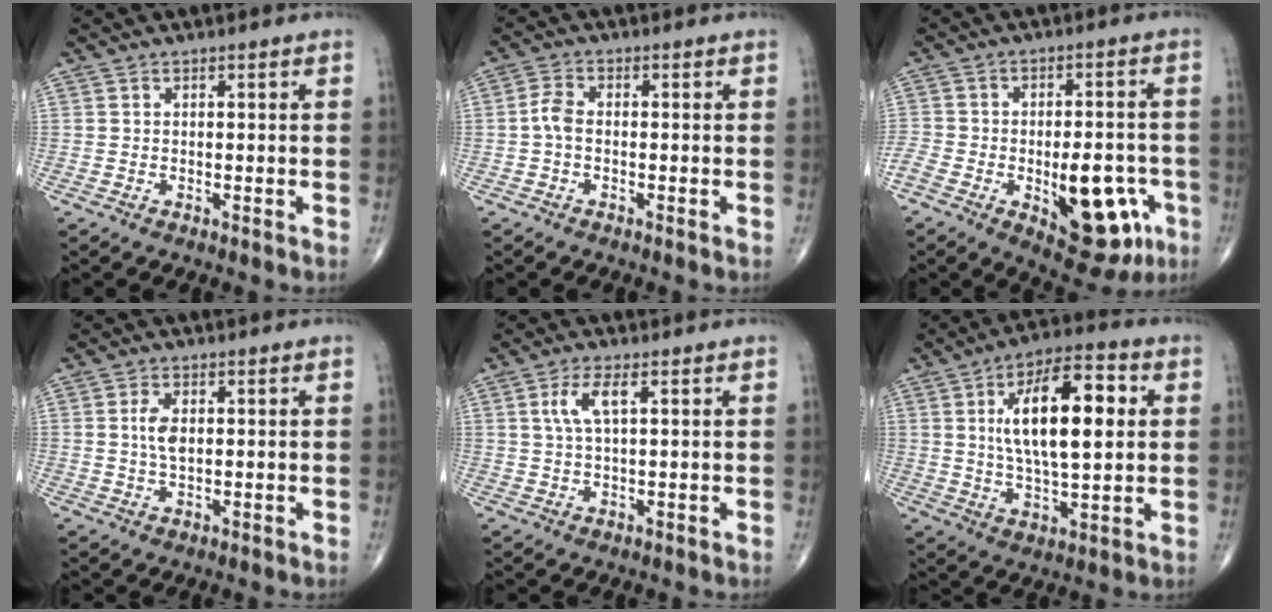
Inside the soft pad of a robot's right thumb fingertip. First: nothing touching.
{"total": 3.0, "force": [-0.5, 1.7, 2.5], "torque": [-0.052, 0.008, -0.017]}
{"total": 19.2, "force": [-7.8, 9.1, 15.0], "torque": [-0.198, 0.031, -0.095]}
{"total": 3.9, "force": [0.5, 1.9, 3.3], "torque": [-0.065, -0.002, 0.009]}
{"total": 4.7, "force": [1.6, 1.4, 4.2], "torque": [-0.096, 0.004, 0.035]}
{"total": 17.6, "force": [3.5, 7.2, 15.7], "torque": [-0.241, 0.006, 0.055]}